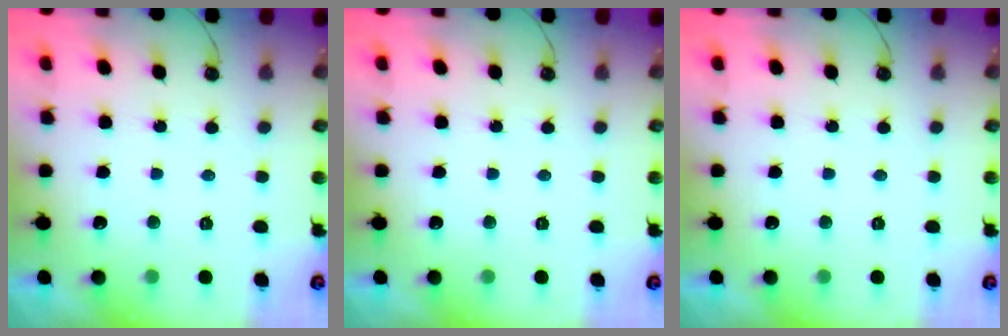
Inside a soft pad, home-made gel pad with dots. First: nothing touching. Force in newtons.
{"total": 0.0}
{"total": 0.0}